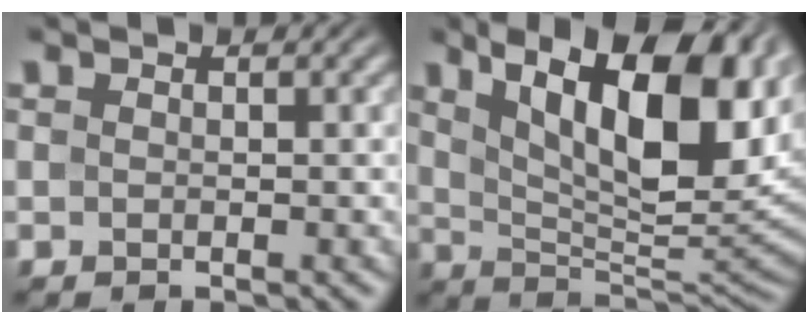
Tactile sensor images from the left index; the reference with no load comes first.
{"total": 14.6, "force": [5.5, 5.7, 12.2], "torque": [-0.183, 0.005, 0.092]}